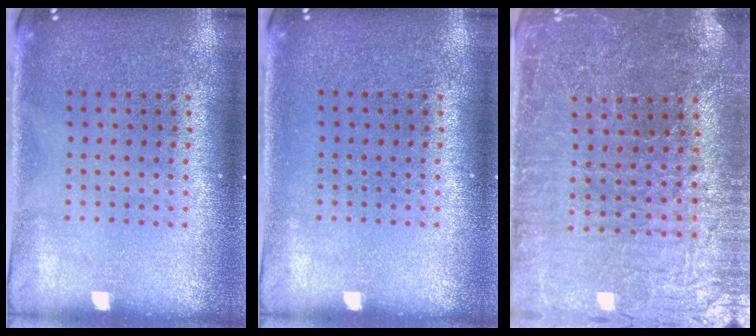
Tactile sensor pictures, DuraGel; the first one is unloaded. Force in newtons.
{"total": 0.0}
{"total": 3.4, "press": 3.4, "slide": 0.3}